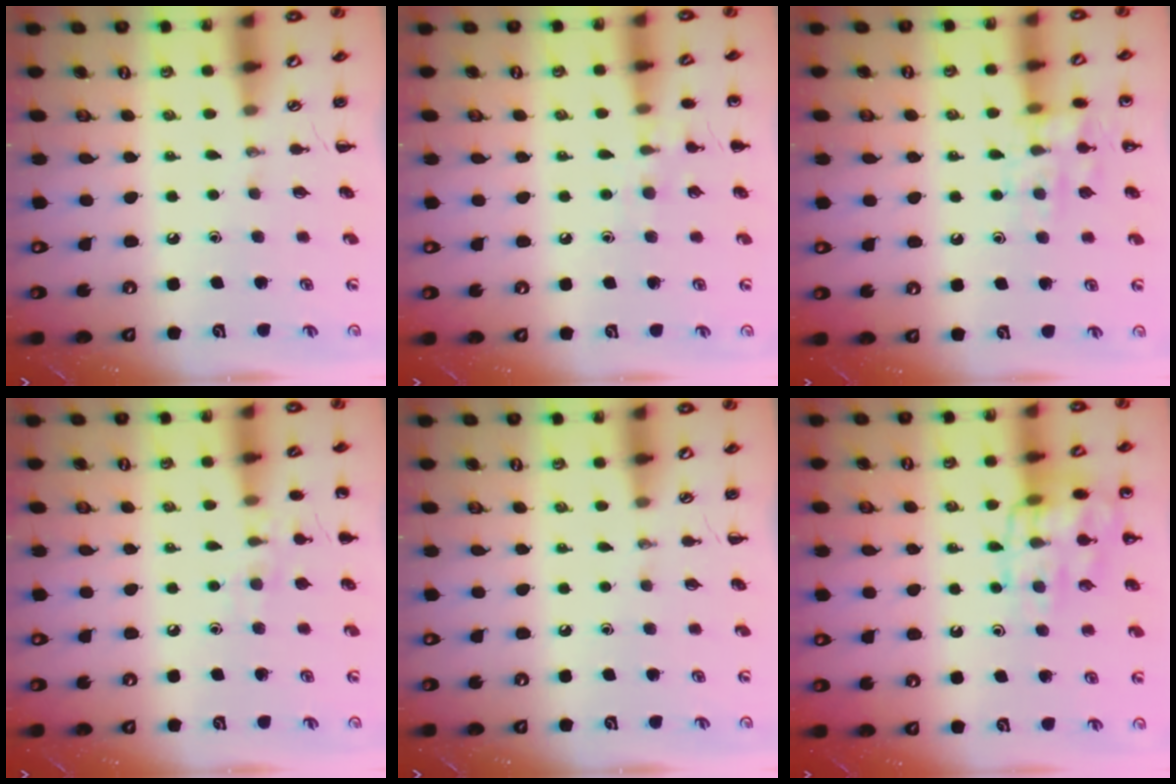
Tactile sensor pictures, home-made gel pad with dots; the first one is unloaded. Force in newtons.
{"total": 7.5, "press": 7.2, "slide": 1.9}
{"total": 11.8, "press": 11.8, "slide": 0.6}
{"total": 7.5, "press": 7.2, "slide": 2.0}
{"total": 0.0}
{"total": 15.5, "press": 15.4, "slide": 1.3}